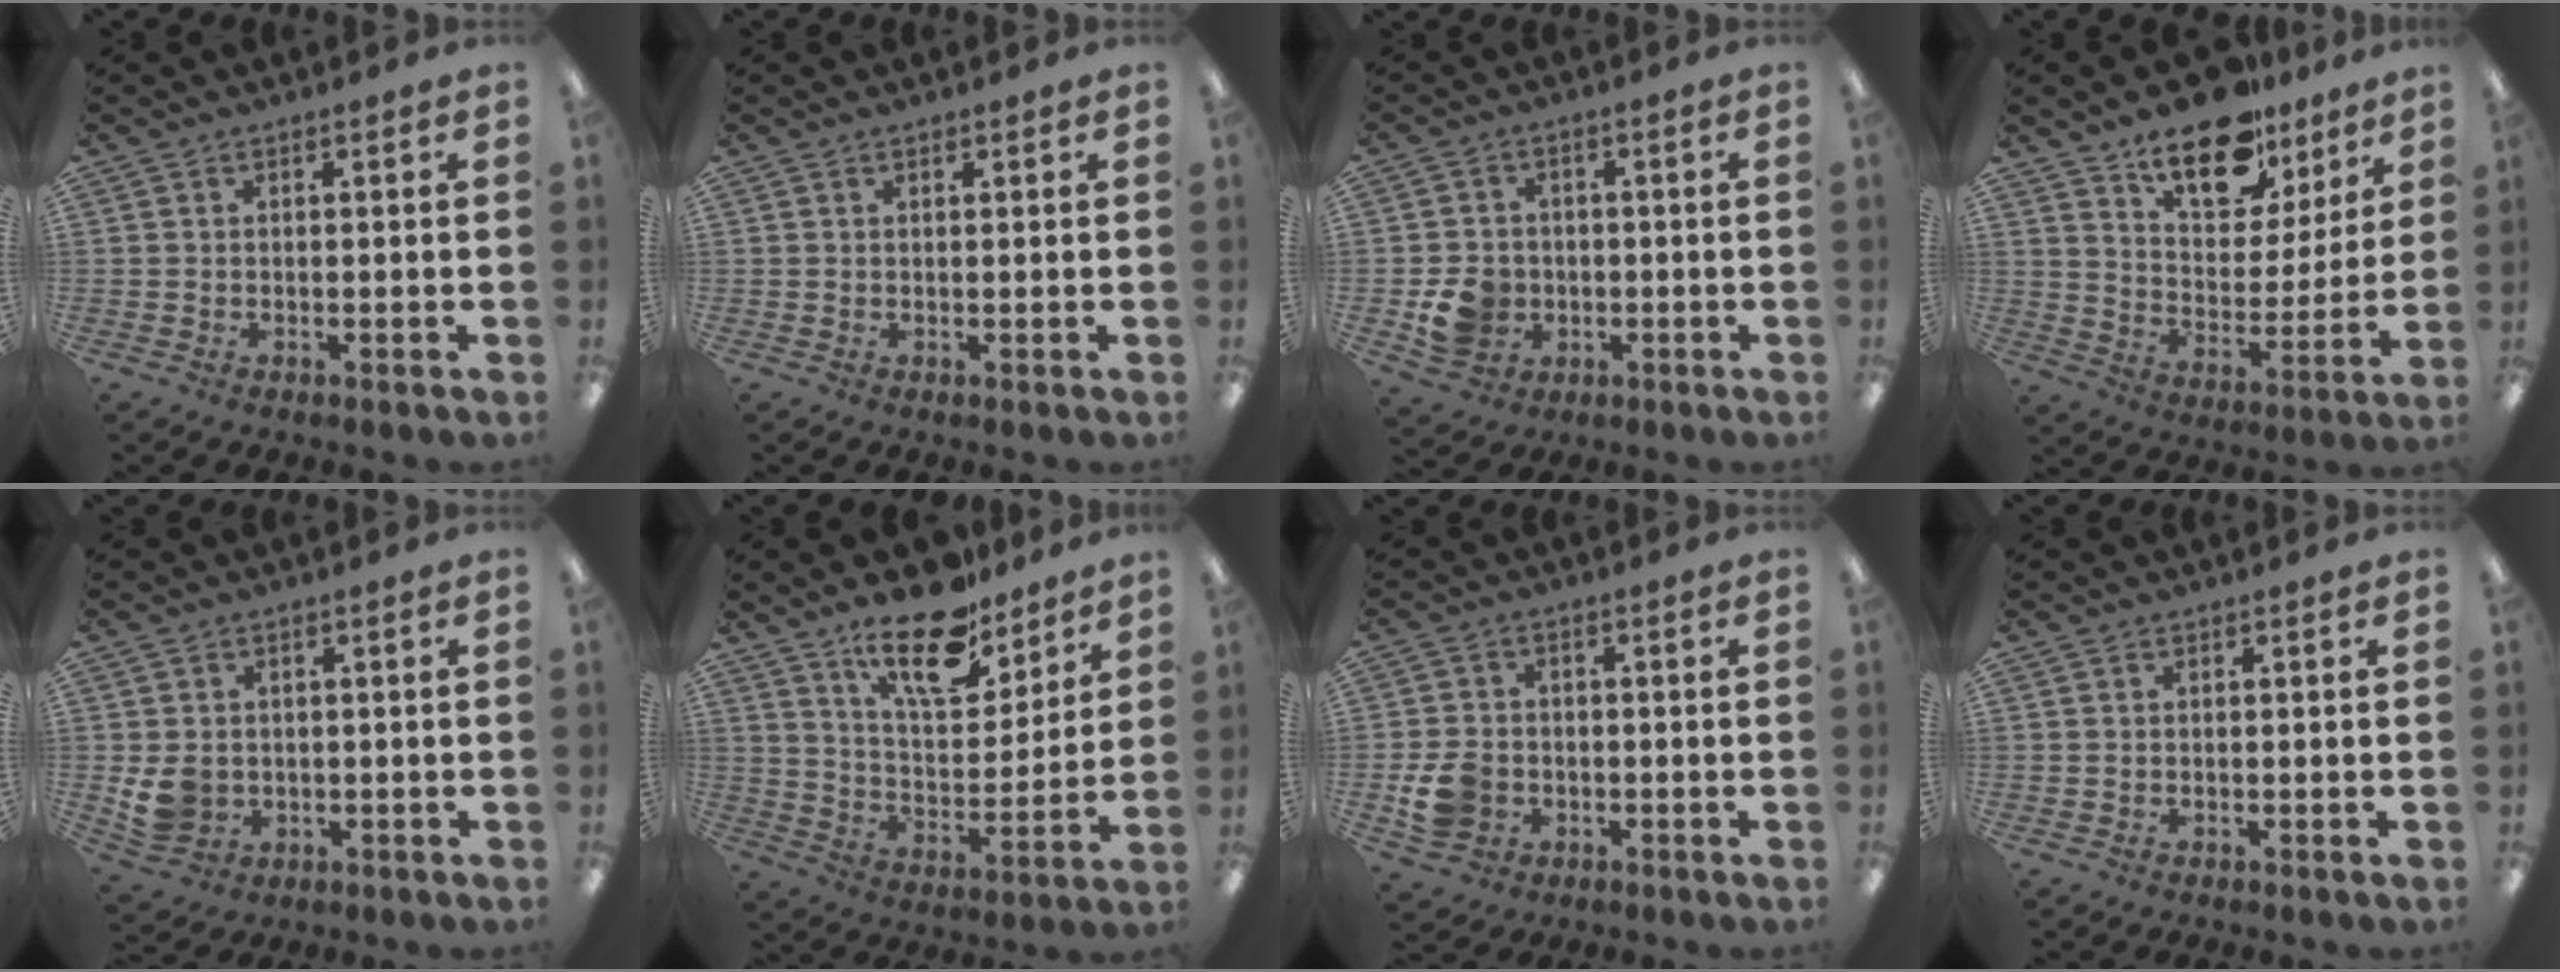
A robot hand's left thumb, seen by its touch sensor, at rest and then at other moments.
{"total": 0.6, "force": [0.5, 0.2, 0.2], "torque": [-0.006, 0.001, 0.009]}
{"total": 7.6, "force": [-1.7, 6.7, 3.1], "torque": [-0.060, 0.012, -0.026]}
{"total": 16.9, "force": [12.3, 8.3, 8.2], "torque": [-0.130, -0.069, 0.216]}
{"total": 6.0, "force": [0.1, 5.2, 2.9], "torque": [-0.054, 0.003, 0.006]}
{"total": 17.6, "force": [13.1, 6.9, 9.5], "torque": [-0.157, -0.074, 0.224]}
{"total": 7.2, "force": [-2.0, 5.8, 3.8], "torque": [-0.067, 0.009, -0.035]}
{"total": 0.0}